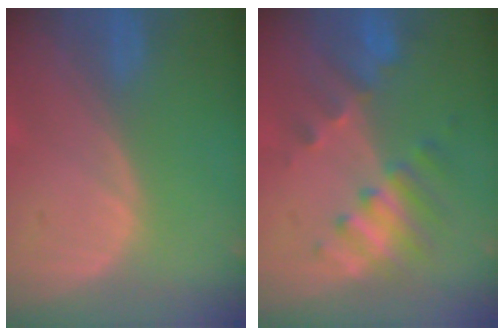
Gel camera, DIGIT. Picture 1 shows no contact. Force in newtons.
{"total": 7.8, "press": 6.9, "slide": 3.7}